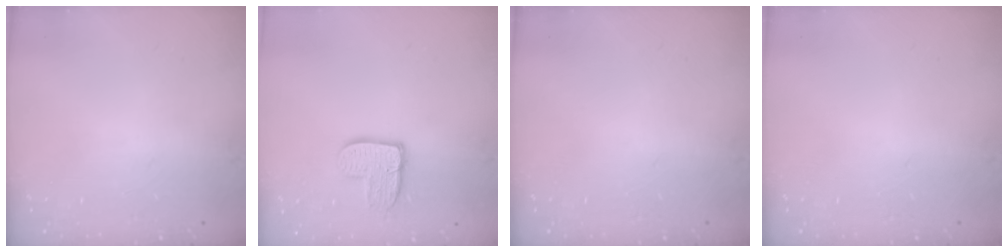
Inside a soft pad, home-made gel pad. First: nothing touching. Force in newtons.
{"total": 10.0, "press": 10.0, "slide": 0.5}
{"total": 0.0}
{"total": 0.0}